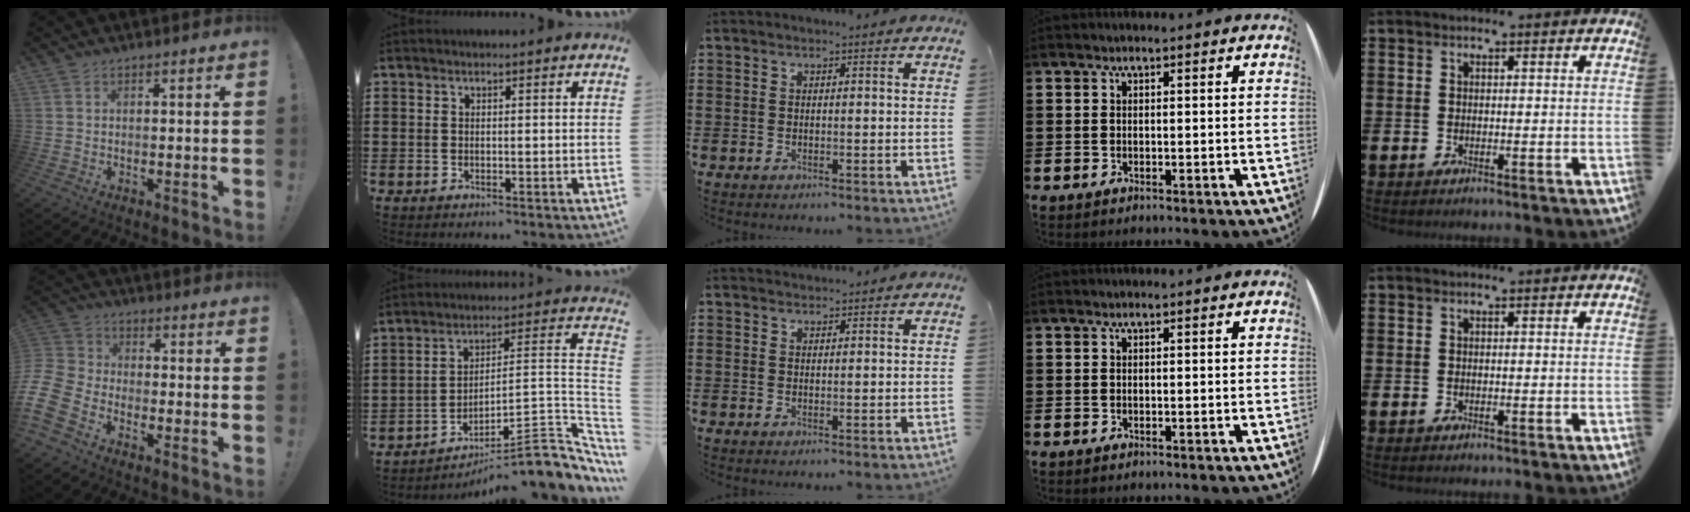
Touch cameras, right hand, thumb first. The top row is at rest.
{"thumb": {"total": 11.5, "force": [-7.0, 7.3, 5.4], "torque": [-0.131, 0.038, -0.129]}, "index": {"total": 9.4, "force": [-6.4, 2.7, 6.3], "torque": [-0.088, 0.011, -0.124]}, "middle": {"total": 1.4, "force": [1.4, 0.3, -0.3], "torque": [0.010, 0.000, 0.025]}}